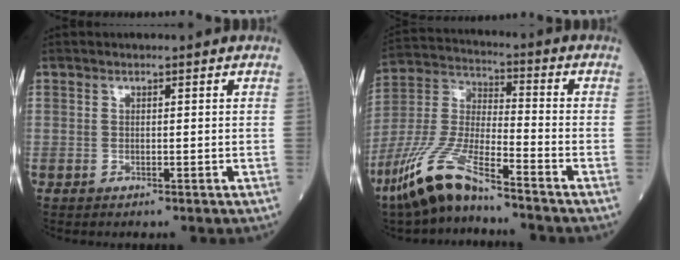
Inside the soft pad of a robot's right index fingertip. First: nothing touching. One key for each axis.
{"total": 12.6, "fx": -9.2, "fy": 1.8, "fz": 8.4, "tx": -0.194, "ty": -0.018, "tz": -0.185}